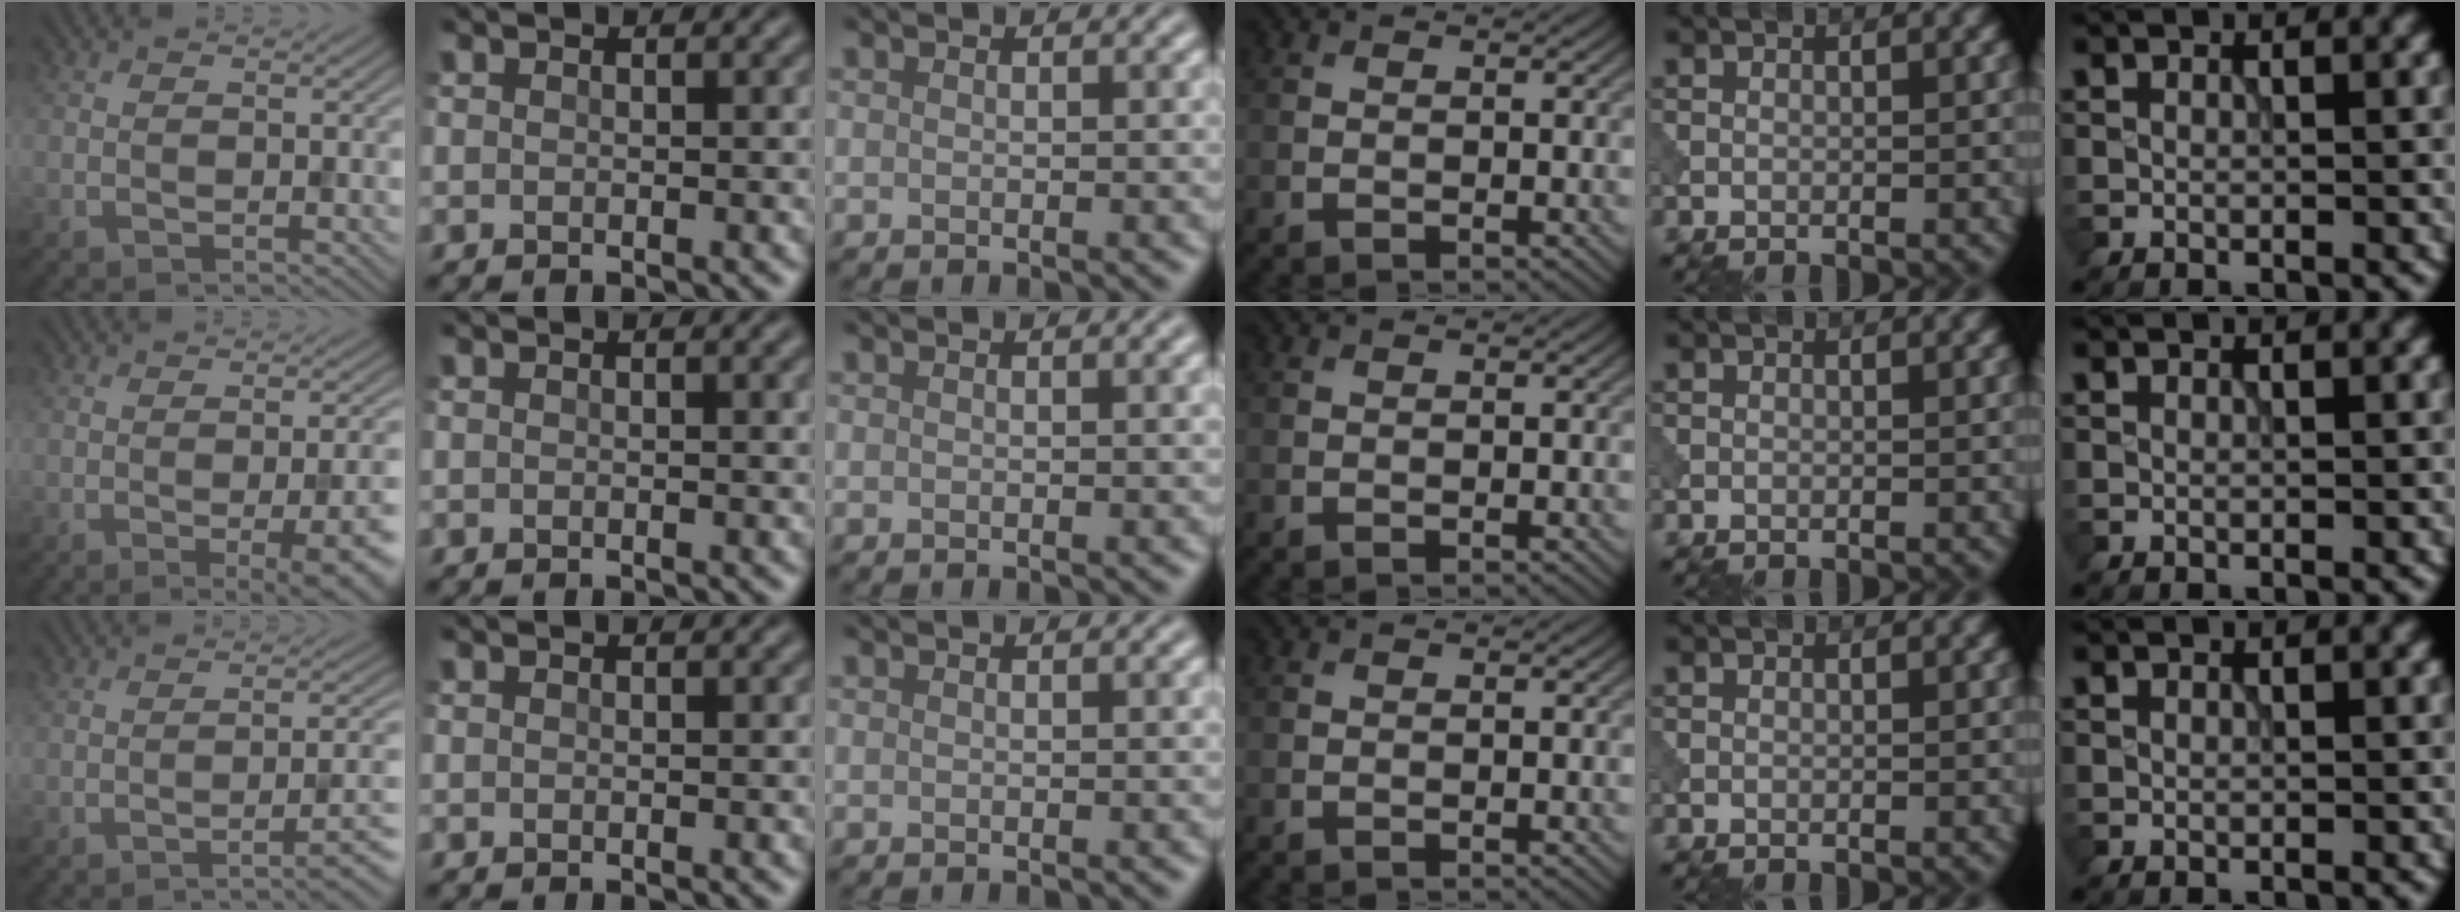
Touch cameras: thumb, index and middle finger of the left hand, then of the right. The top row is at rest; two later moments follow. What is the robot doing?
{"motion": "dispense", "object": "syringe"}